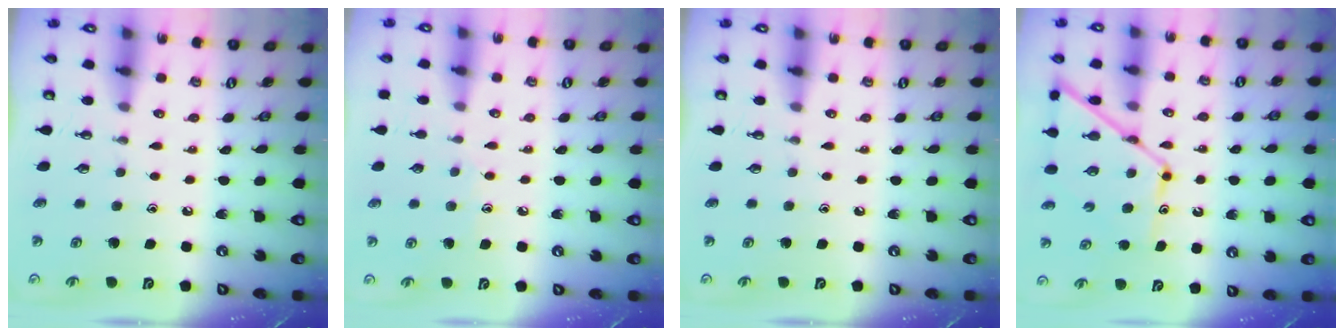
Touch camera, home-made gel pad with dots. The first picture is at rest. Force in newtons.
{"total": 5.4, "press": 5.4, "slide": 0.7}
{"total": 0.0}
{"total": 13.1, "press": 13.1, "slide": 1.1}